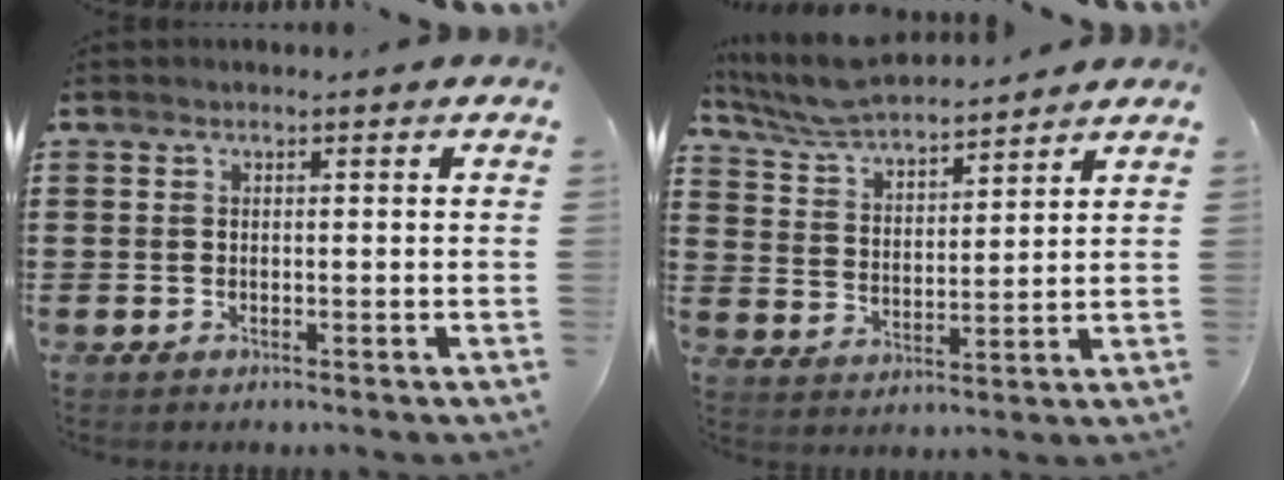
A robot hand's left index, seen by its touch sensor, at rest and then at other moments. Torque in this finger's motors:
{"motor_torque": [1.22, -0.92, 0.20, 0.13]}